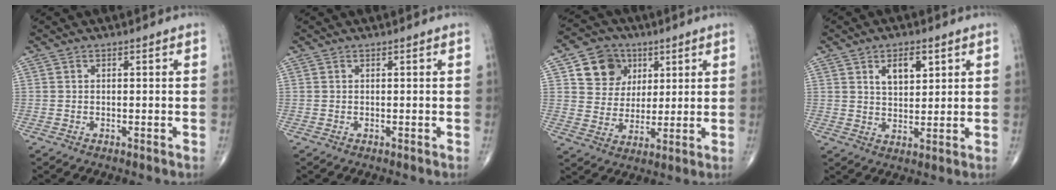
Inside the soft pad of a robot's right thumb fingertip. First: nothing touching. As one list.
[{"total": 0.0}, {"total": 10.6, "force": [4.4, 8.9, 3.7], "torque": [-0.025, -0.013, 0.077]}, {"total": 6.4, "force": [2.9, 3.4, 4.5], "torque": [-0.058, -0.019, 0.051]}]